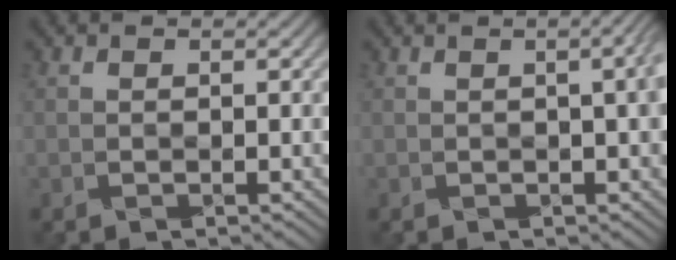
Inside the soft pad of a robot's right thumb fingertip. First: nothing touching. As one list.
[{"total": 4.3, "force": [0.2, 1.0, 4.2], "torque": [-0.046, 0.013, 0.005]}]